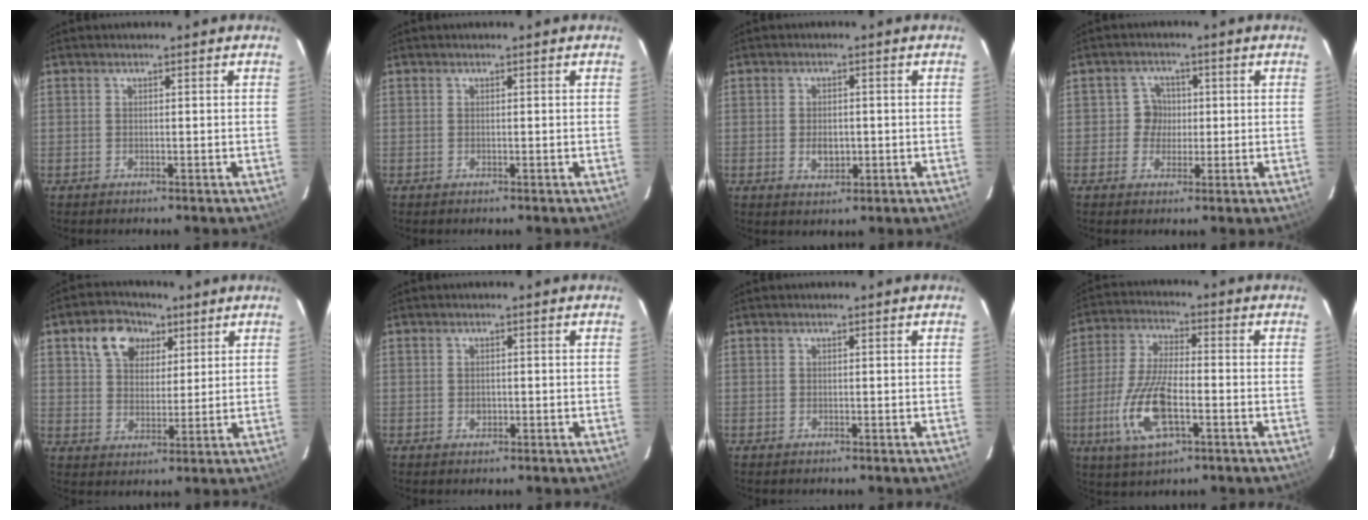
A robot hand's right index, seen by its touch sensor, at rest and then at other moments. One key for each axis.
{"total": 0.0}
{"total": 3.6, "fx": -0.6, "fy": 2.5, "fz": 2.6, "tx": -0.045, "ty": -0.001, "tz": -0.006}
{"total": 3.6, "fx": -0.2, "fy": 3.6, "fz": 0.1, "tx": 0.008, "ty": 0.016, "tz": -0.008}
{"total": 9.6, "fx": 4.9, "fy": 6.7, "fz": 4.8, "tx": -0.099, "ty": 0.030, "tz": 0.087}
{"total": 1.3, "fx": -0.3, "fy": 1.1, "fz": 0.7, "tx": -0.011, "ty": 0.002, "tz": -0.003}
{"total": 0.0}
{"total": 13.1, "fx": -4.3, "fy": 4.8, "fz": 11.4, "tx": -0.245, "ty": -0.008, "tz": -0.083}